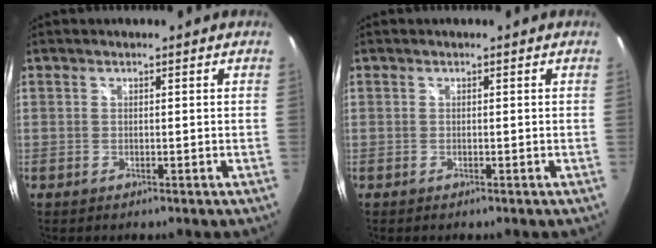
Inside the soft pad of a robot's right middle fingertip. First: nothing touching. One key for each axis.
{"total": 0.0}